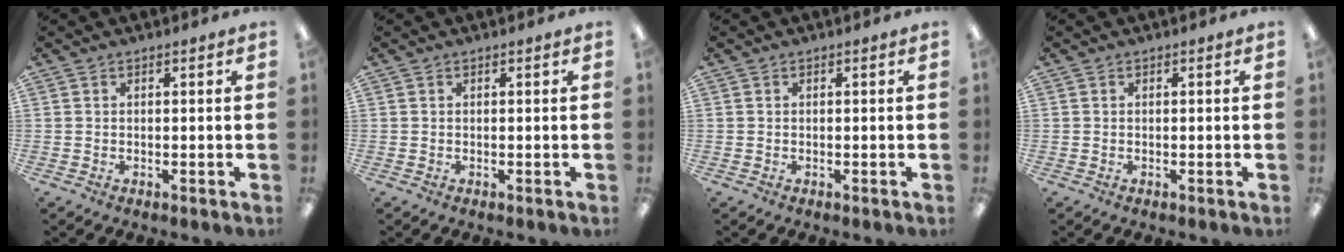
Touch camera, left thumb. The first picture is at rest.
{"total": 0.0}
{"total": 0.0}
{"total": 0.0}